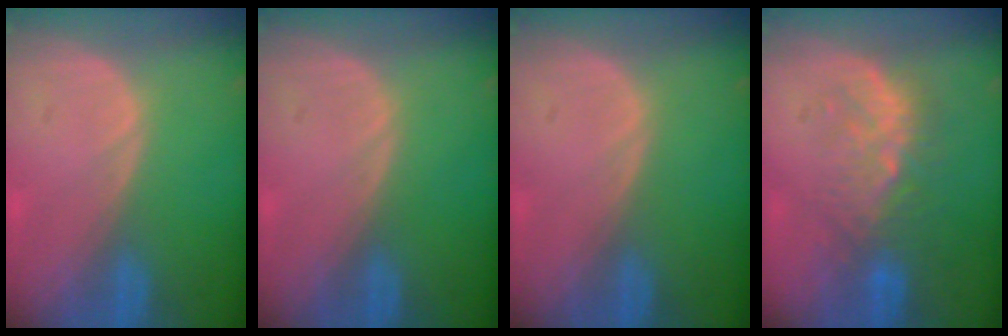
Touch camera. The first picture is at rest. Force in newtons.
{"total": 0.0}
{"total": 0.0}
{"total": 6.7, "press": 6.5, "slide": 1.7}